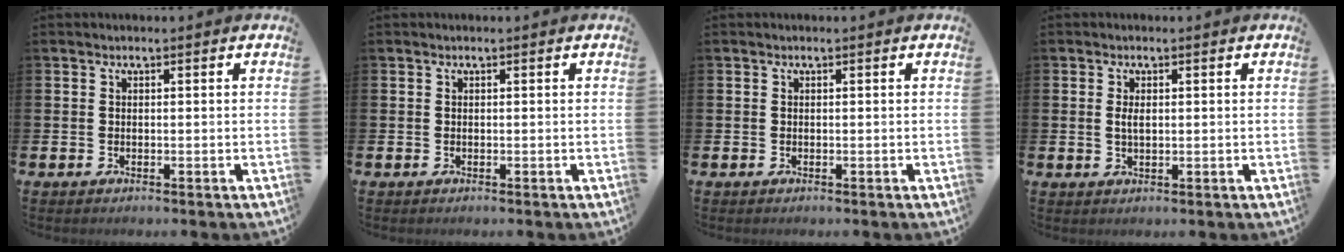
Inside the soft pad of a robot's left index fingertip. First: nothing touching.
{"total": 0.0}
{"total": 0.0}
{"total": 1.6, "force": [0.2, 0.8, 1.4], "torque": [-0.015, -0.001, -0.001]}